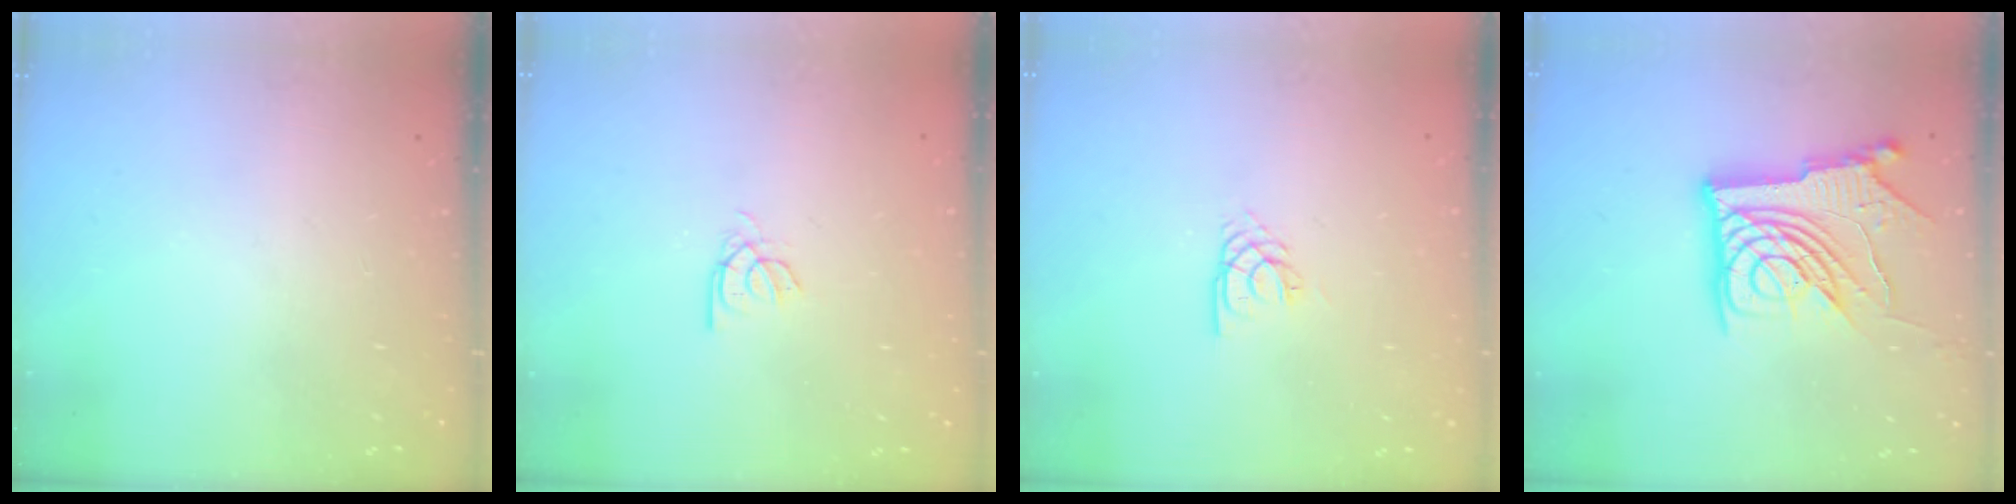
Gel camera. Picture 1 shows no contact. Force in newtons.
{"total": 2.2, "press": 2.2, "slide": 0.2}
{"total": 2.1, "press": 2.1, "slide": 0.2}
{"total": 16.5, "press": 16.4, "slide": 1.7}